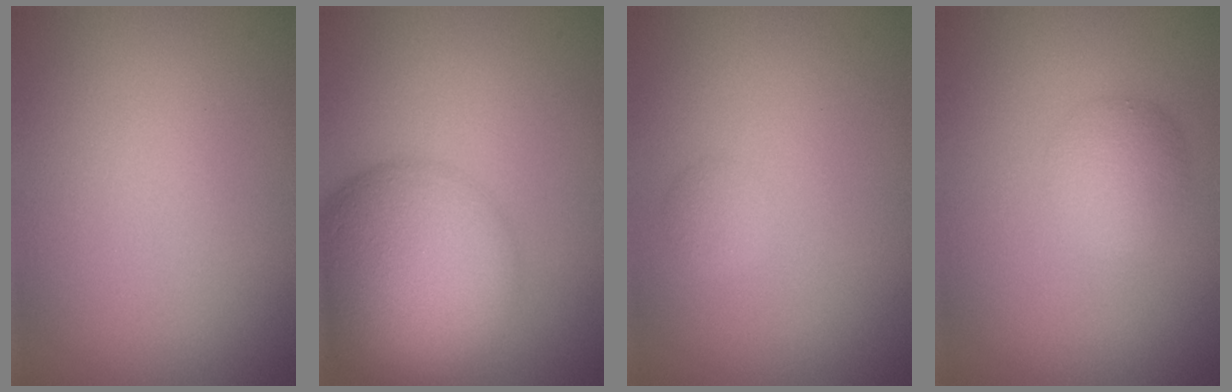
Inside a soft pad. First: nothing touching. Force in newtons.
{"total": 11.2, "press": 11.2, "slide": 0.6}
{"total": 0.9, "press": 0.9, "slide": 0.1}
{"total": 2.5, "press": 2.5, "slide": 0.1}